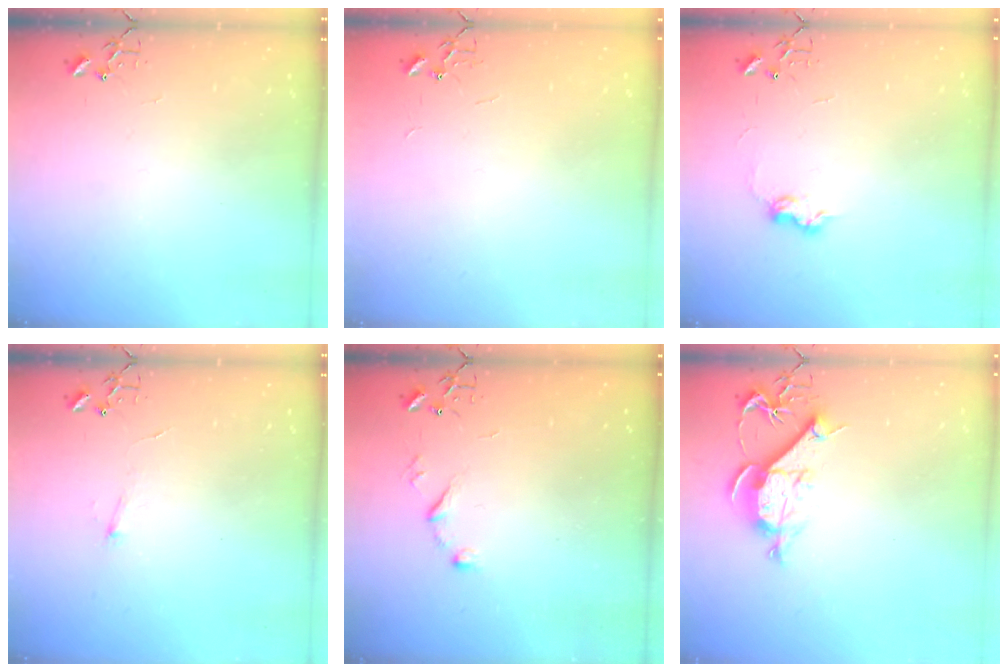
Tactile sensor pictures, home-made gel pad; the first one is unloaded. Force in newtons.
{"total": 1.8, "press": 1.8, "slide": 0.2}
{"total": 7.4, "press": 7.4, "slide": 0.4}
{"total": 4.1, "press": 4.0, "slide": 0.6}
{"total": 6.6, "press": 6.6, "slide": 0.5}
{"total": 9.9, "press": 9.9, "slide": 0.6}